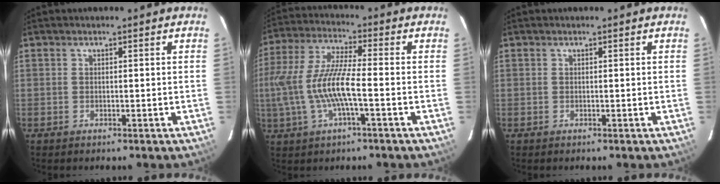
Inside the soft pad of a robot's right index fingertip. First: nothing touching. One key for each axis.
{"total": 12.9, "fx": -2.5, "fy": 2.4, "fz": 12.4, "tx": -0.255, "ty": -0.002, "tz": -0.044}
{"total": 0.0}